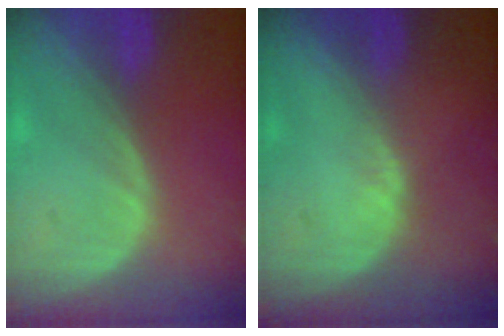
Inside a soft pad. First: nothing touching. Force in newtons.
{"total": 1.0, "press": 0.7, "slide": 0.6}